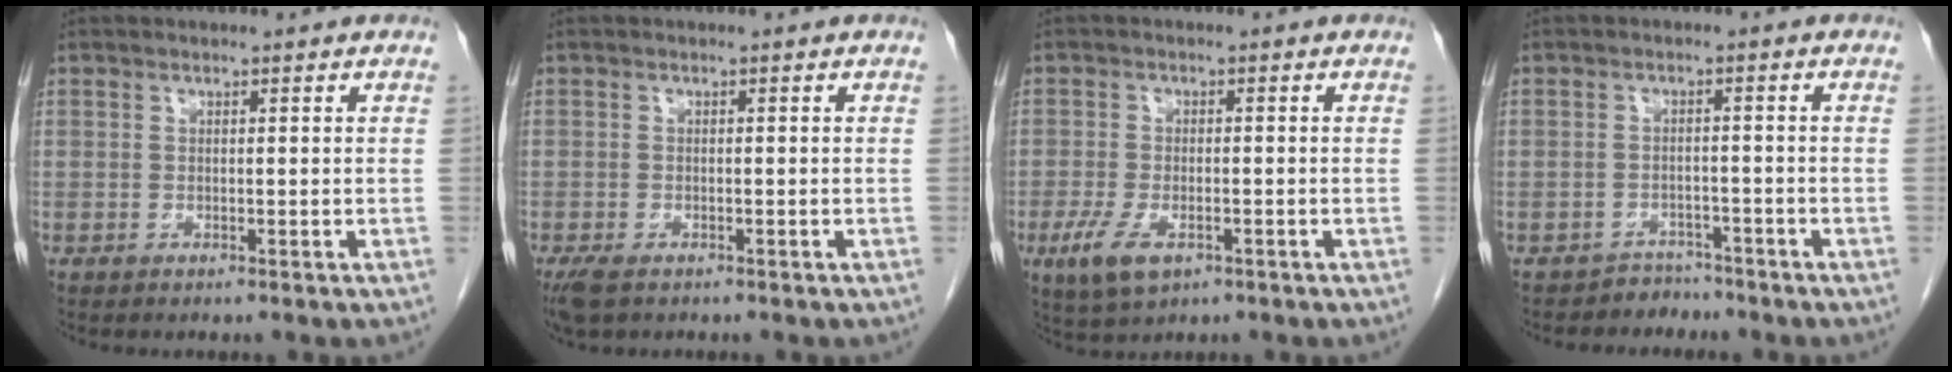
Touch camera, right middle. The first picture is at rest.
{"total": 3.4, "force": [-2.3, 1.5, 2.0], "torque": [-0.047, -0.011, -0.036]}
{"total": 5.8, "force": [-2.8, 2.6, 4.4], "torque": [-0.093, -0.011, -0.044]}
{"total": 2.8, "force": [-2.3, 1.2, -0.9], "torque": [0.016, 0.004, -0.037]}